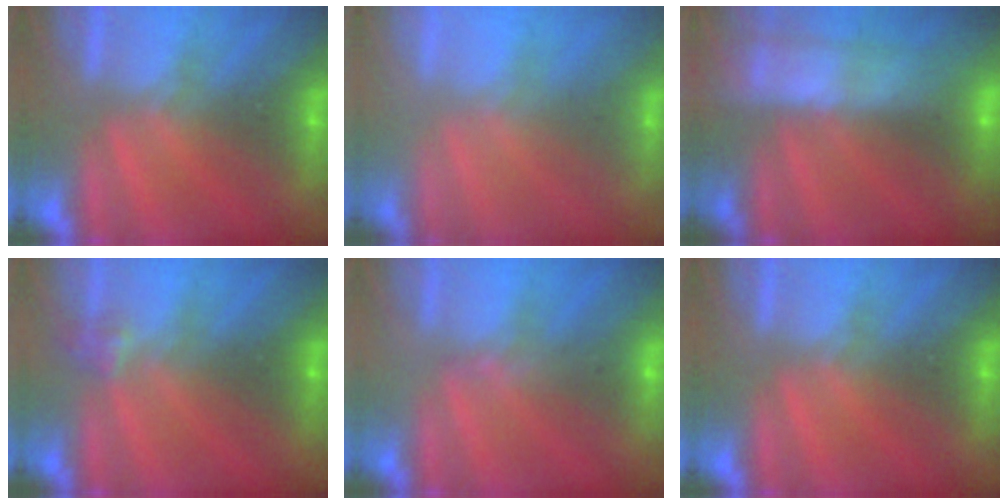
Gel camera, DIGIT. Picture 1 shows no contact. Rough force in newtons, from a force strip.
{"total": 2.0}
{"total": 7.8}
{"total": 3.1}
{"total": 3.1}
{"total": 0.0}